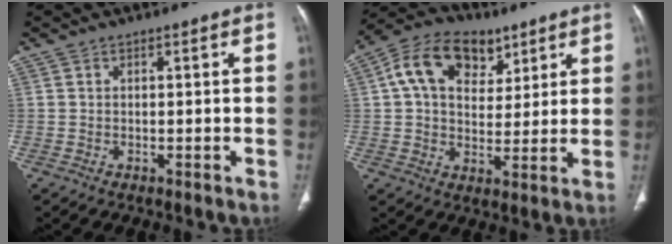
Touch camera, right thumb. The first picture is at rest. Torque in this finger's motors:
{"motor_torque": [0.11, 0.13, 0.92, 0.12, 0.27]}